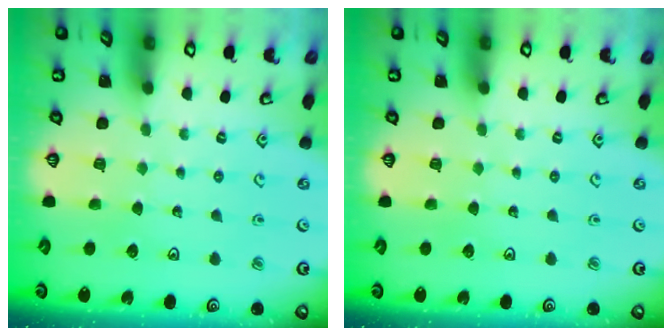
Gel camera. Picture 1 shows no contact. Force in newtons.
{"total": 0.0}